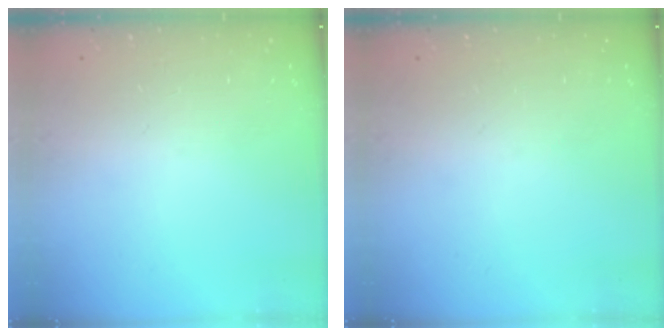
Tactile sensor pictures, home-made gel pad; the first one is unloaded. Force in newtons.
{"total": 0.0}